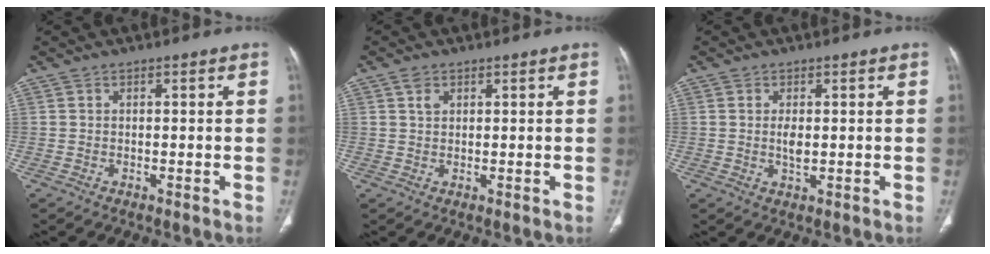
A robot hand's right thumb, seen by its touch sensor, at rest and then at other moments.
{"total": 2.0, "force": [1.0, 1.4, 1.0], "torque": [-0.014, -0.002, 0.019]}
{"total": 2.4, "force": [0.2, 1.1, 2.1], "torque": [-0.040, -0.004, 0.004]}